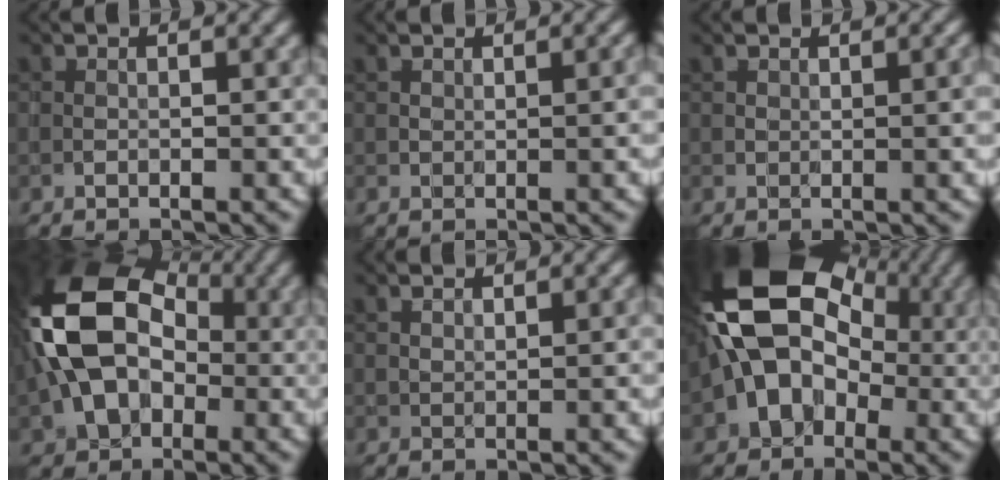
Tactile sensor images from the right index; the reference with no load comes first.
{"total": 2.2, "force": [0.7, 0.9, 1.9], "torque": [-0.024, -0.001, 0.016]}
{"total": 2.6, "force": [0.7, 1.1, 2.2], "torque": [-0.028, -0.002, 0.016]}
{"total": 13.6, "force": [-0.1, 9.1, 10.1], "torque": [-0.213, 0.011, -0.022]}
{"total": 1.6, "force": [1.1, 0.4, 1.1], "torque": [-0.022, 0.004, 0.024]}
{"total": 13.4, "force": [0.2, 9.6, 9.3], "torque": [-0.112, 0.022, -0.030]}